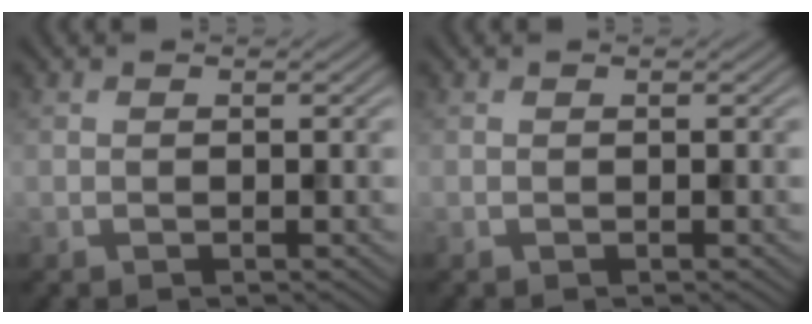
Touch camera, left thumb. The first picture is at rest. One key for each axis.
{"total": 0.0}